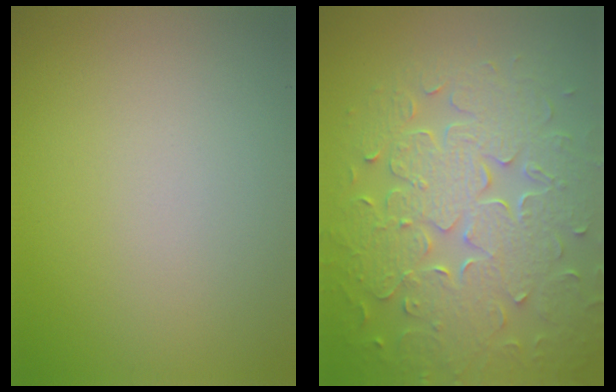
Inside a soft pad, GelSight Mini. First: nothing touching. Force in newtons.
{"total": 8.7, "press": 6.4, "slide": 6.0}